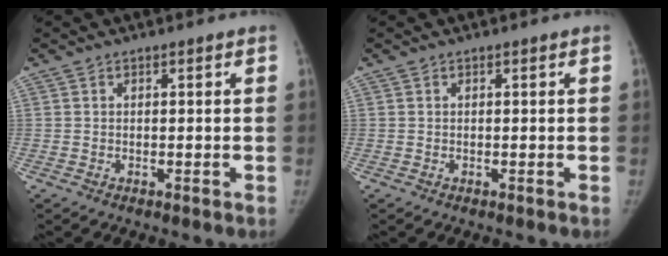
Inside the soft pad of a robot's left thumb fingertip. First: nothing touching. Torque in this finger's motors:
{"motor_torque": [0.02, -0.01, 0.12, -0.09, 0.00]}